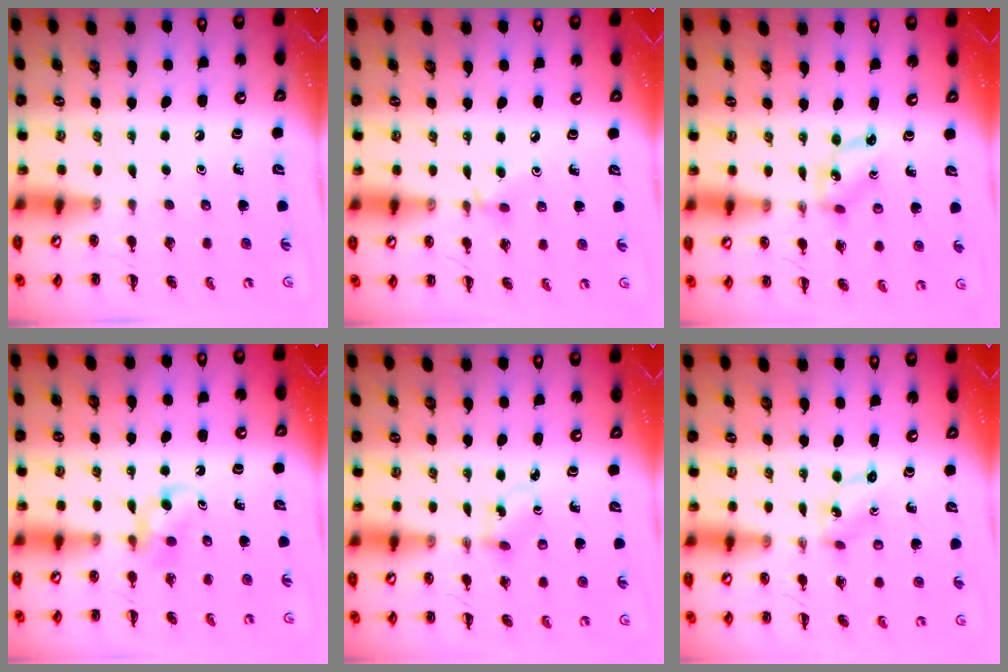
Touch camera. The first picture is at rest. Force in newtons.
{"total": 3.4, "press": 3.2, "slide": 1.2}
{"total": 2.8, "press": 2.7, "slide": 0.7}
{"total": 3.7, "press": 3.5, "slide": 1.2}
{"total": 1.8, "press": 1.7, "slide": 0.8}
{"total": 1.3, "press": 1.2, "slide": 0.5}